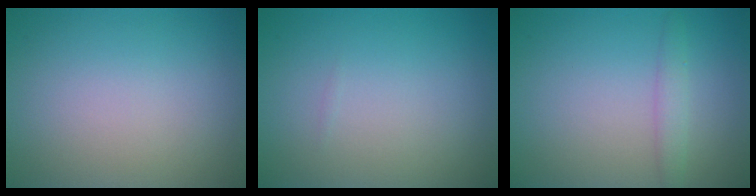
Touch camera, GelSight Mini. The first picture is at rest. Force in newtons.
{"total": 0.0}
{"total": 1.6, "press": 1.6, "slide": 0.0}